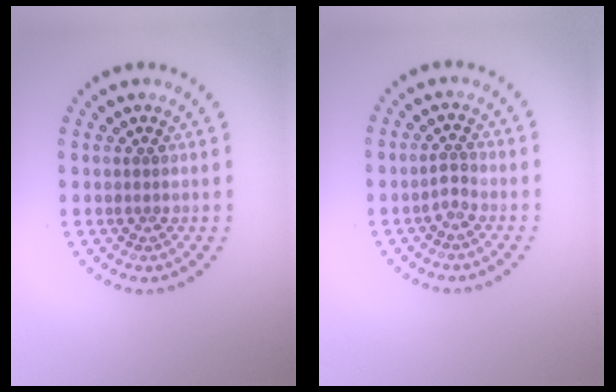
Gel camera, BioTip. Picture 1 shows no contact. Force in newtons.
{"total": 1.2, "press": 0.9, "slide": 0.8}